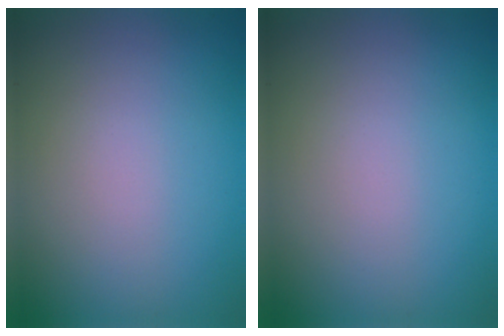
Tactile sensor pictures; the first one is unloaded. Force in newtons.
{"total": 0.0}